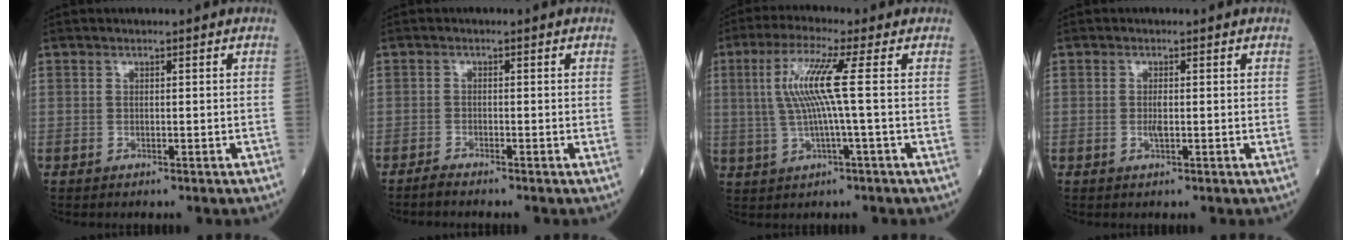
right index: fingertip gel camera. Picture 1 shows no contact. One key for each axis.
{"total": 1.4, "fx": -1.3, "fy": -0.3, "fz": 0.3, "tx": -0.010, "ty": -0.003, "tz": -0.029}
{"total": 8.0, "fx": 1.1, "fy": -0.8, "fz": 7.9, "tx": -0.169, "ty": 0.010, "tz": 0.024}
{"total": 1.5, "fx": -0.2, "fy": 0.3, "fz": 1.4, "tx": -0.032, "ty": -0.002, "tz": -0.002}